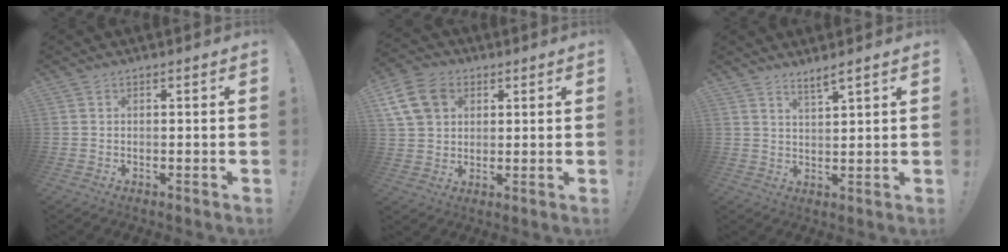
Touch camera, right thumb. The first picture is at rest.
{"total": 12.8, "force": [5.0, 9.7, 6.7], "torque": [-0.120, -0.015, 0.101]}
{"total": 4.0, "force": [3.4, 0.1, 2.2], "torque": [-0.032, -0.022, 0.056]}